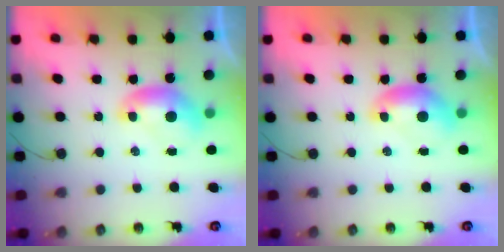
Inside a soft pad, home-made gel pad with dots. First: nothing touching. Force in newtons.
{"total": 0.0}